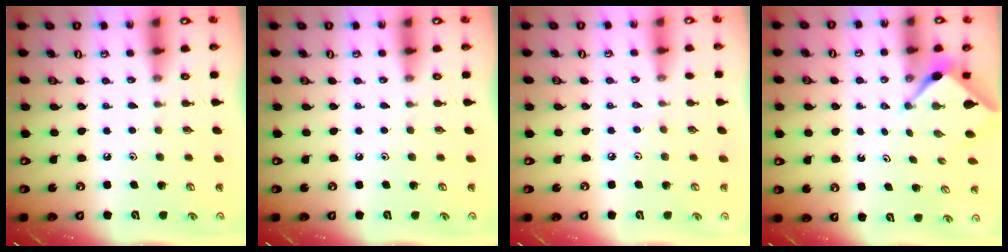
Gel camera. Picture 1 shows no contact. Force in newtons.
{"total": 0.0}
{"total": 2.2, "press": 2.2, "slide": 0.5}
{"total": 2.1, "press": 2.1, "slide": 0.3}